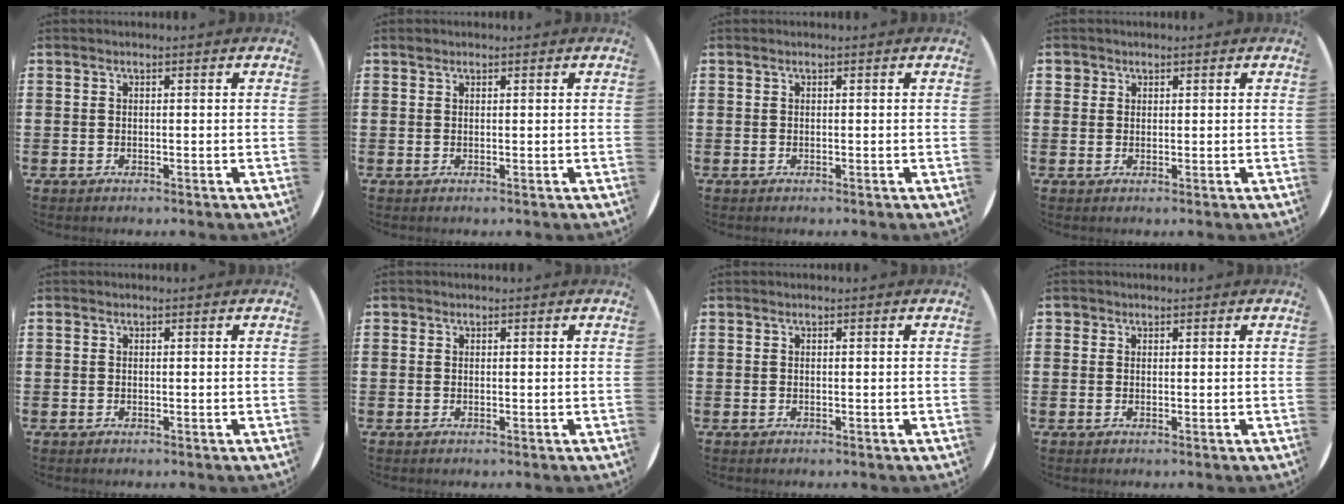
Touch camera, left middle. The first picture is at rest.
{"total": 0.7, "force": [0.6, 0.3, 0.1], "torque": [0.005, -0.002, 0.010]}
{"total": 0.0}
{"total": 1.3, "force": [1.0, 0.9, 0.0], "torque": [0.007, 0.000, 0.018]}
{"total": 0.0}
{"total": 0.0}
{"total": 0.0}
{"total": 0.8, "force": [0.5, 0.6, 0.0], "torque": [0.000, 0.004, 0.009]}